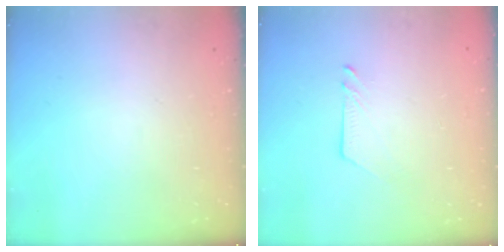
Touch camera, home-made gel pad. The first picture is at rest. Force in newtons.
{"total": 3.5, "press": 3.4, "slide": 0.3}